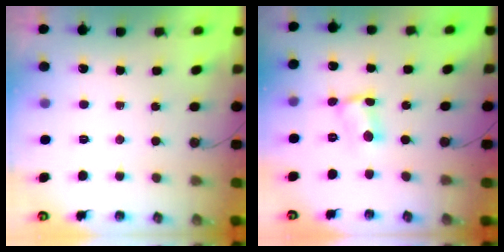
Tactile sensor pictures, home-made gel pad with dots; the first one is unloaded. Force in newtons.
{"total": 2.9, "press": 1.4, "slide": 2.5}